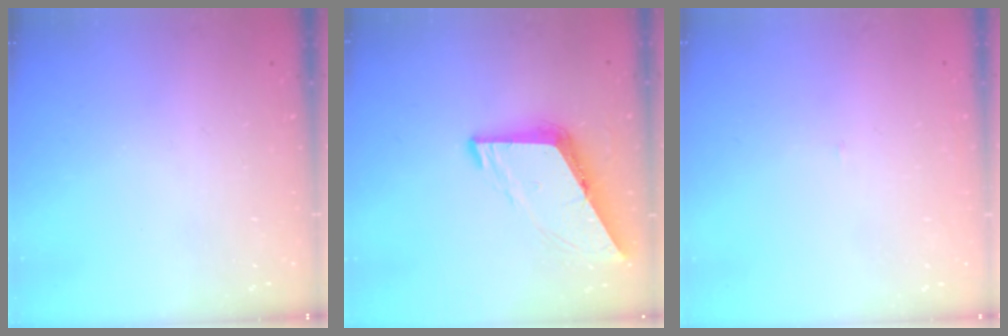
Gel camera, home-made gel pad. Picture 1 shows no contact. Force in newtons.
{"total": 7.8, "press": 7.8, "slide": 0.6}
{"total": 2.1, "press": 2.1, "slide": 0.1}